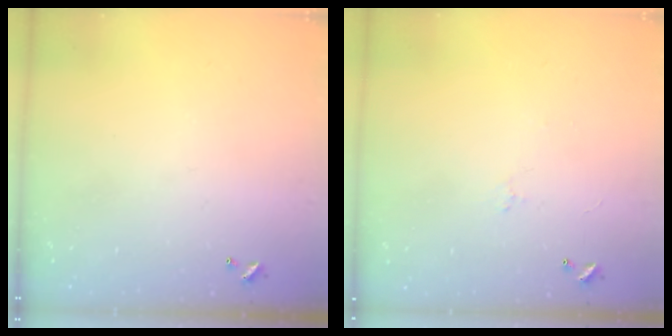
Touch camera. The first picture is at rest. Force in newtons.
{"total": 0.5, "press": 0.1, "slide": 0.5}